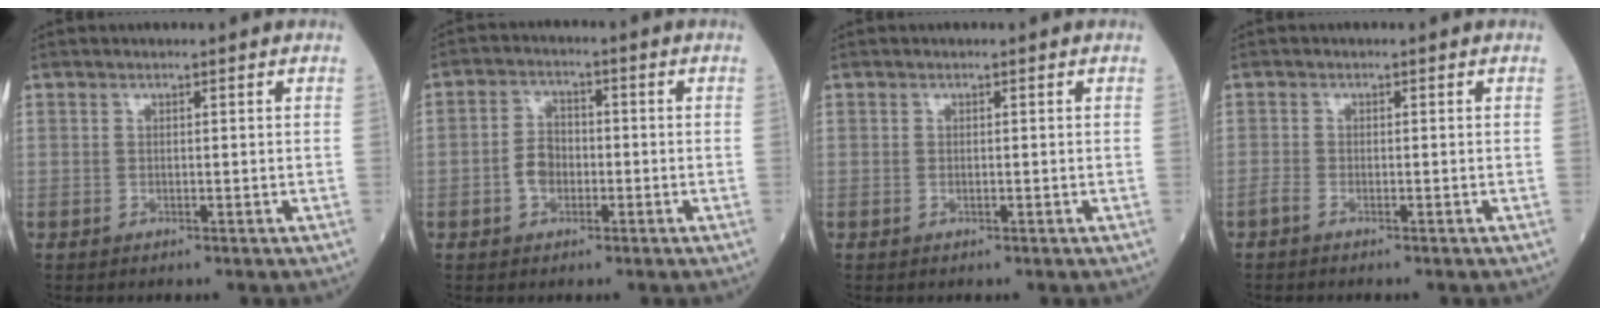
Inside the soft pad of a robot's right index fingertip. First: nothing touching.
{"total": 4.9, "force": [-1.5, 3.5, 3.1], "torque": [-0.074, 0.015, -0.025]}
{"total": 0.9, "force": [-0.2, 0.5, 0.6], "torque": [-0.022, 0.000, -0.001]}
{"total": 2.0, "force": [-1.4, 0.8, 1.3], "torque": [-0.037, -0.003, -0.024]}